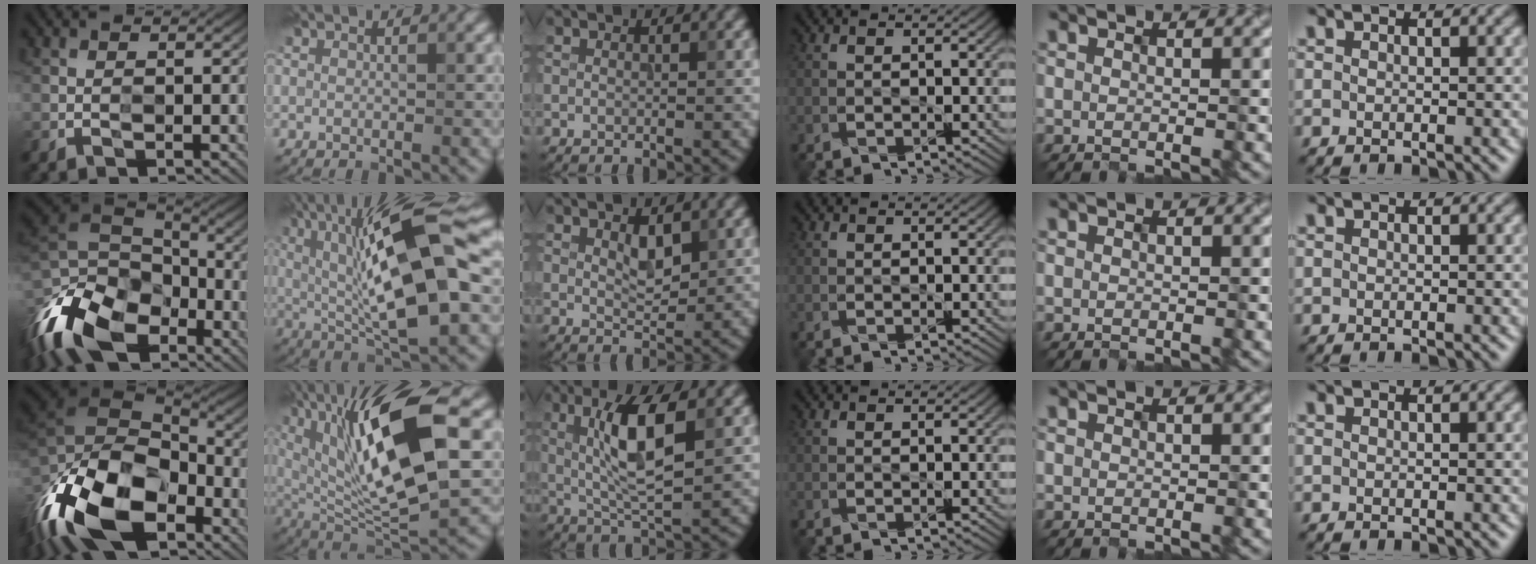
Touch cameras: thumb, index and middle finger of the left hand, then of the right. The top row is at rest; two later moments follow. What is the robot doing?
{"motion": "extract", "object": "pen cap and body"}